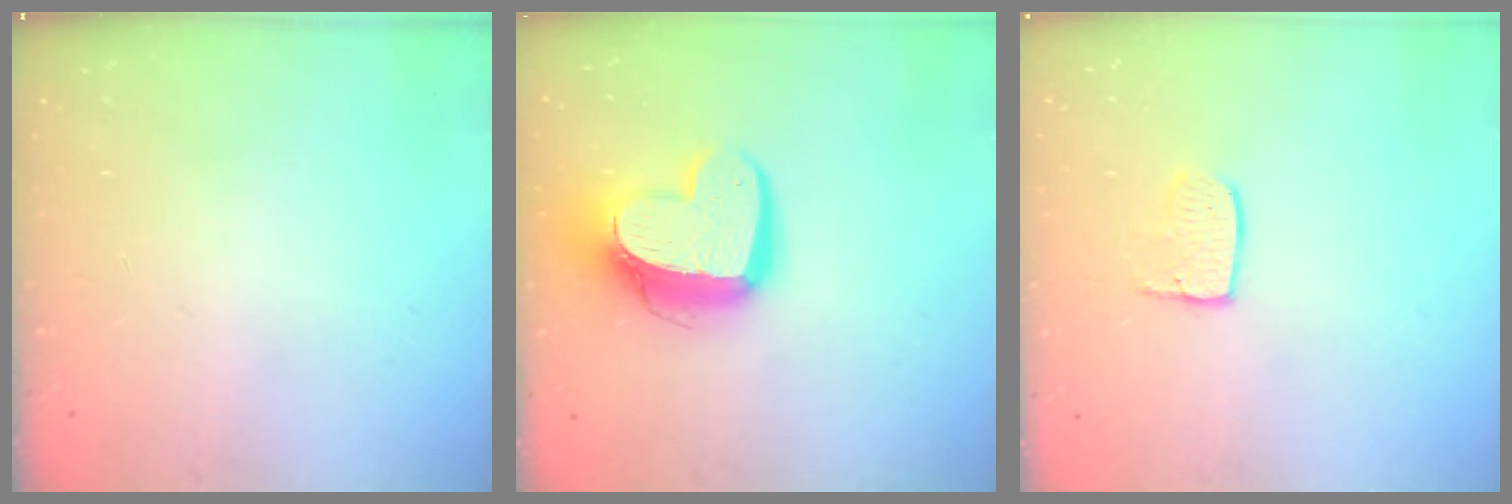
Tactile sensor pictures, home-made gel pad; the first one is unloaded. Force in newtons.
{"total": 14.4, "press": 14.3, "slide": 1.3}
{"total": 5.9, "press": 5.9, "slide": 0.3}